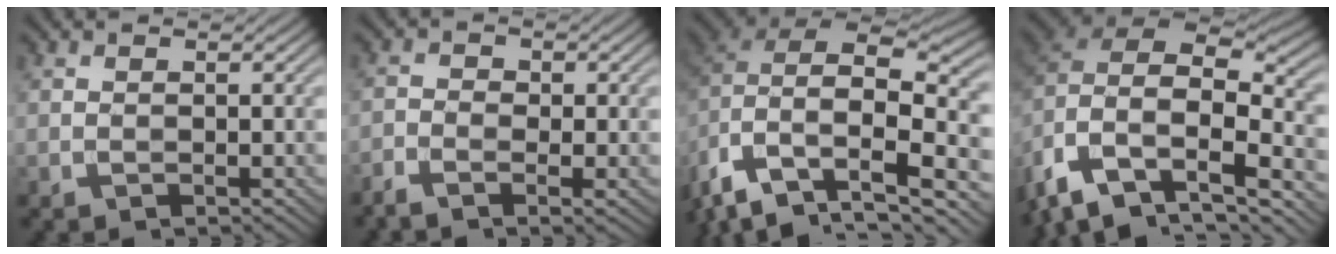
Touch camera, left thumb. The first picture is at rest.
{"total": 3.0, "force": [-1.9, 1.1, 2.1], "torque": [-0.047, -0.008, -0.041]}
{"total": 12.9, "force": [-6.7, 8.0, 7.5], "torque": [-0.177, -0.038, -0.102]}
{"total": 14.2, "force": [-7.6, 8.8, 8.1], "torque": [-0.193, -0.043, -0.116]}